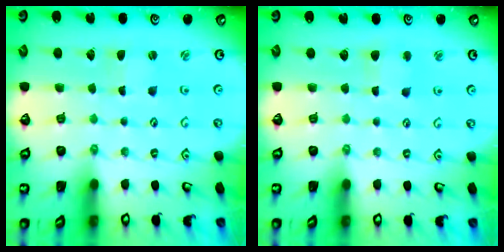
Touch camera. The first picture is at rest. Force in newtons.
{"total": 2.8, "press": 2.7, "slide": 0.4}